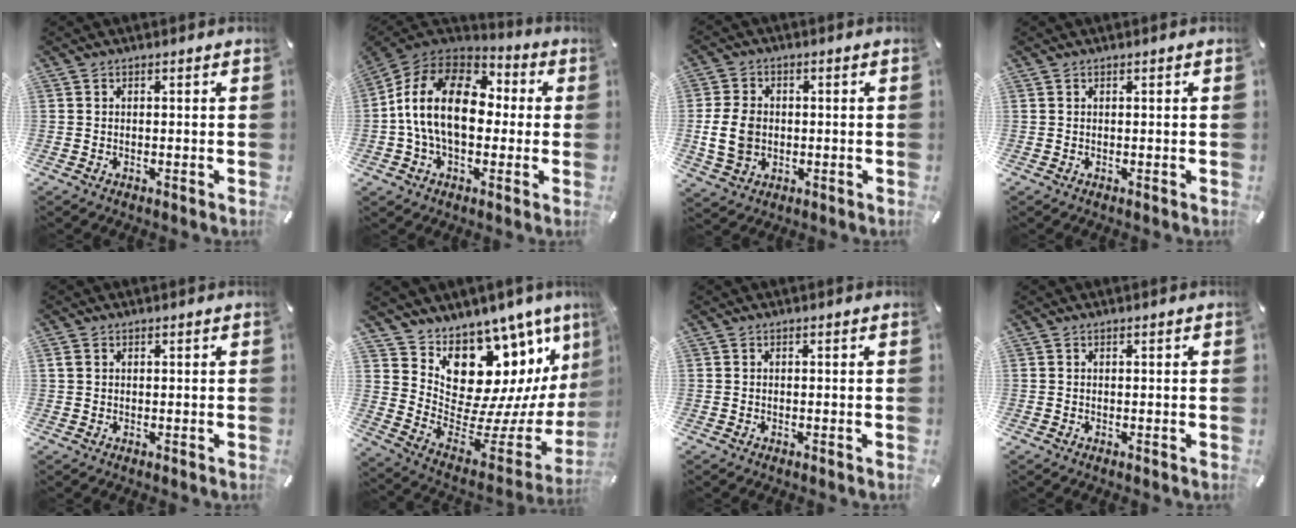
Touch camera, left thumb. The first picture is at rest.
{"total": 18.5, "force": [-0.2, 12.7, 13.5], "torque": [-0.270, 0.025, -0.009]}
{"total": 8.7, "force": [-0.8, 6.9, 5.2], "torque": [-0.117, 0.007, -0.014]}
{"total": 0.0}
{"total": 0.9, "force": [0.3, 0.8, 0.3], "torque": [-0.006, 0.006, 0.004]}
{"total": 15.7, "force": [9.6, 9.9, 7.7], "torque": [-0.106, -0.114, 0.186]}
{"total": 0.0}
{"total": 0.0}